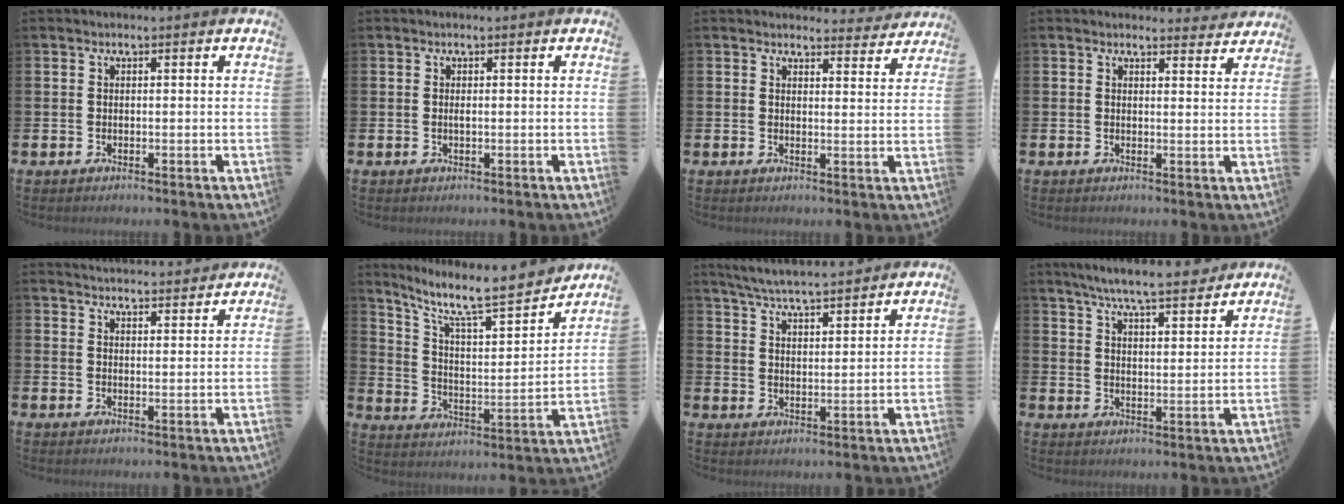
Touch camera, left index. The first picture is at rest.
{"total": 0.0}
{"total": 3.2, "force": [3.2, 0.6, 0.0], "torque": [0.012, -0.024, 0.053]}
{"total": 2.5, "force": [2.4, 0.6, 0.0], "torque": [0.014, -0.016, 0.039]}
{"total": 3.8, "force": [3.8, 0.2, -0.1], "torque": [-0.003, -0.026, 0.069]}
{"total": 10.3, "force": [8.9, 1.5, 4.9], "torque": [-0.118, -0.068, 0.145]}
{"total": 5.8, "force": [5.7, 0.1, 1.1], "torque": [-0.043, -0.032, 0.101]}
{"total": 7.1, "force": [6.7, 0.3, 2.3], "torque": [-0.053, -0.043, 0.115]}